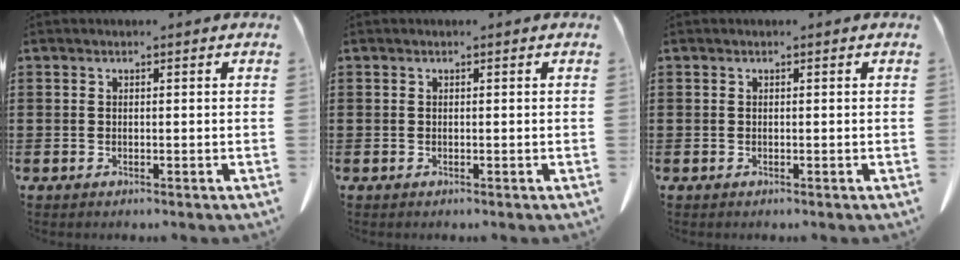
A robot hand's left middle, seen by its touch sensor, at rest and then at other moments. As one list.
[{"total": 0.0}, {"total": 0.0}]